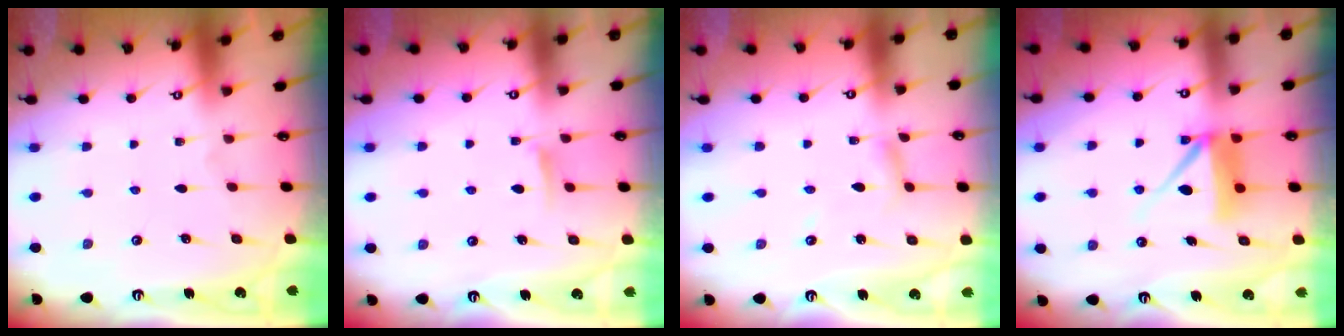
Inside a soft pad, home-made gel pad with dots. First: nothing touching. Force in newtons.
{"total": 4.7, "press": 4.7, "slide": 0.7}
{"total": 3.6, "press": 3.6, "slide": 0.4}
{"total": 8.9, "press": 8.9, "slide": 0.9}